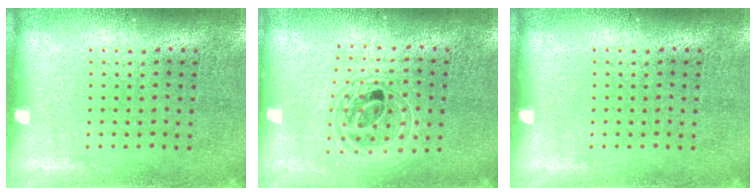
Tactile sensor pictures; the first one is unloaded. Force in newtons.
{"total": 1.6, "press": 1.4, "slide": 0.9}
{"total": 0.0}